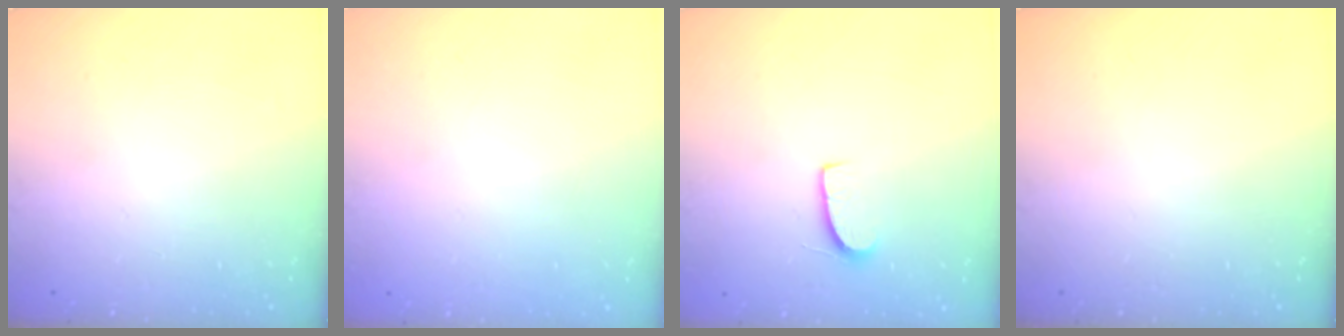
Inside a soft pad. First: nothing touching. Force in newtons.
{"total": 0.0}
{"total": 7.1, "press": 7.1, "slide": 0.5}
{"total": 0.0}